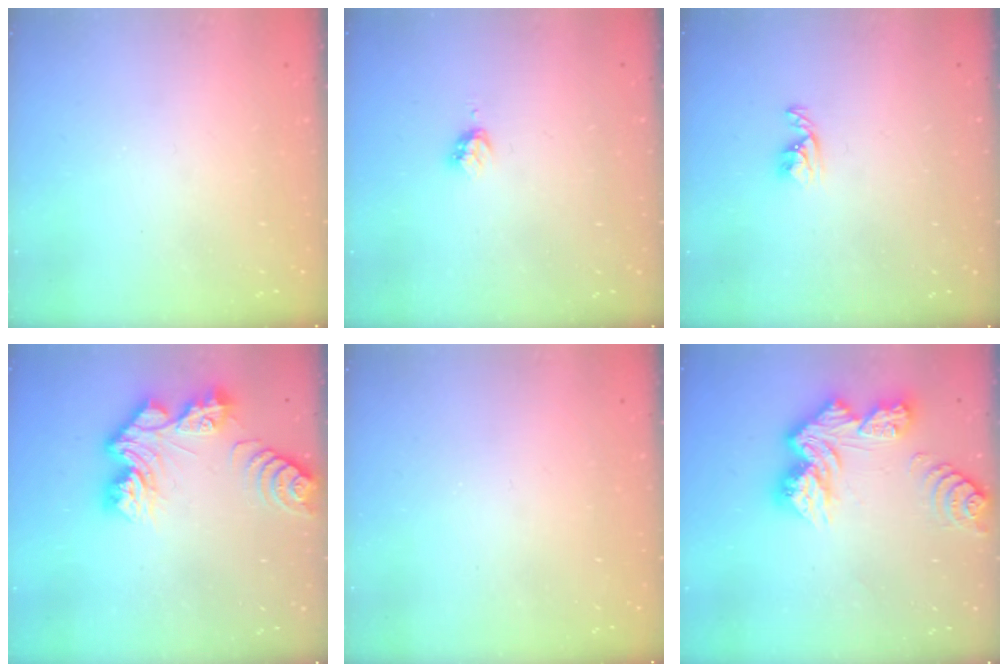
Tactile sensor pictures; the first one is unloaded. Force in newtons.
{"total": 2.9, "press": 2.8, "slide": 0.4}
{"total": 4.3, "press": 4.2, "slide": 0.8}
{"total": 13.2, "press": 13.2, "slide": 1.2}
{"total": 0.0}
{"total": 14.2, "press": 14.1, "slide": 1.6}